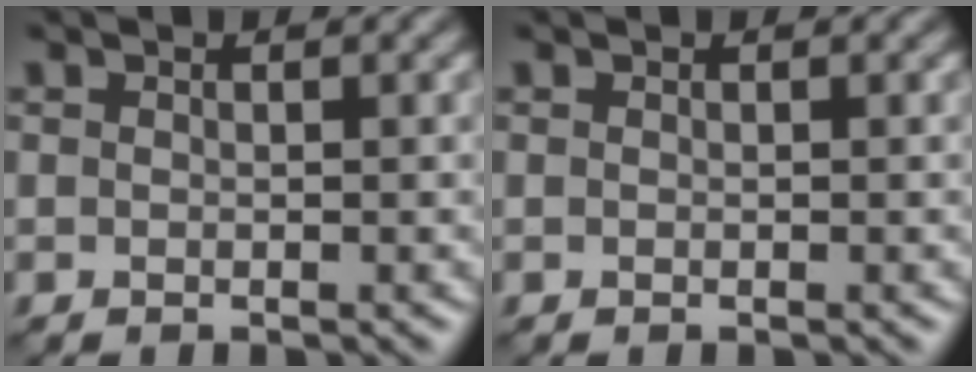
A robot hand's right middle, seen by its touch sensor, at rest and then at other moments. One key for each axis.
{"total": 0.0}